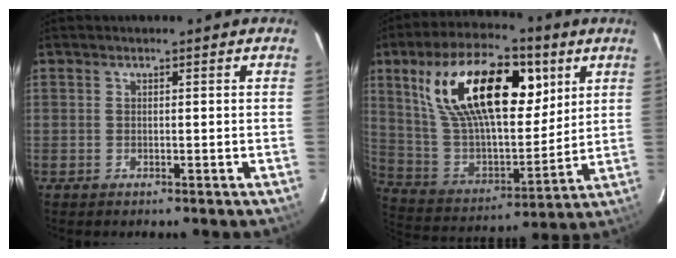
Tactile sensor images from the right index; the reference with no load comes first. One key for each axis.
{"total": 26.1, "fx": 10.7, "fy": 12.4, "fz": 20.3, "tx": -0.379, "ty": 0.022, "tz": 0.195}